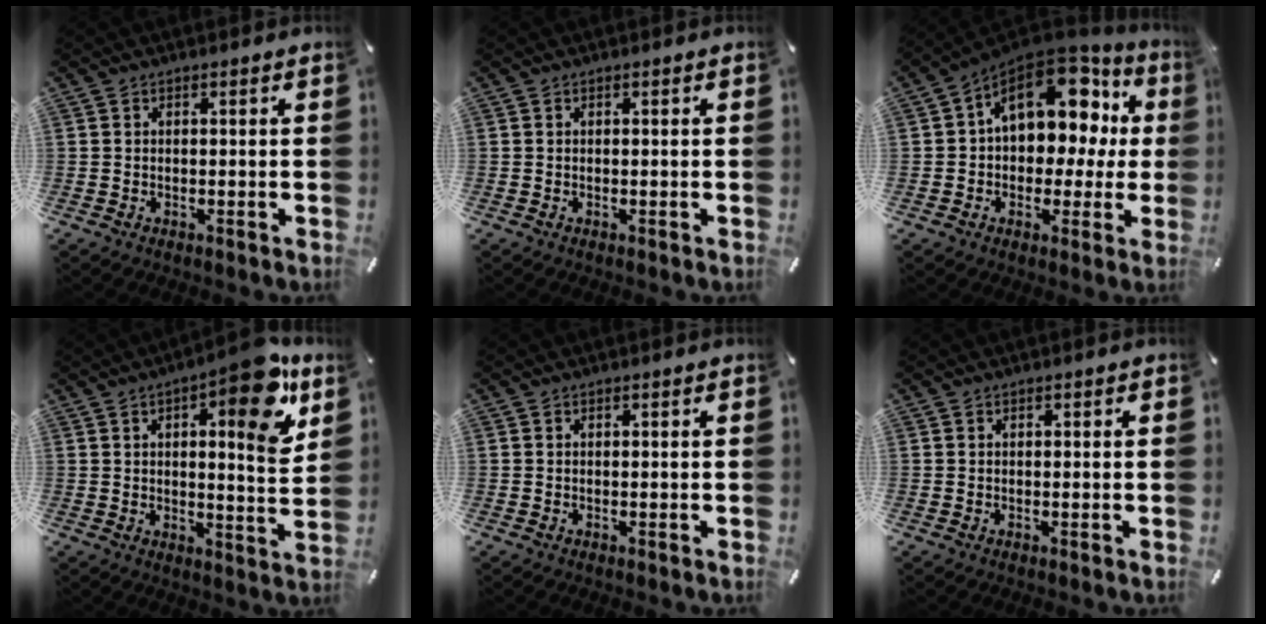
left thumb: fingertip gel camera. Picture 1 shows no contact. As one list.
[{"total": 0.0}, {"total": 17.1, "force": [6.0, 11.3, 11.4], "torque": [-0.157, -0.033, 0.103]}, {"total": 14.3, "force": [7.6, 4.0, 11.5], "torque": [-0.141, -0.046, 0.112]}, {"total": 0.0}, {"total": 0.0}]